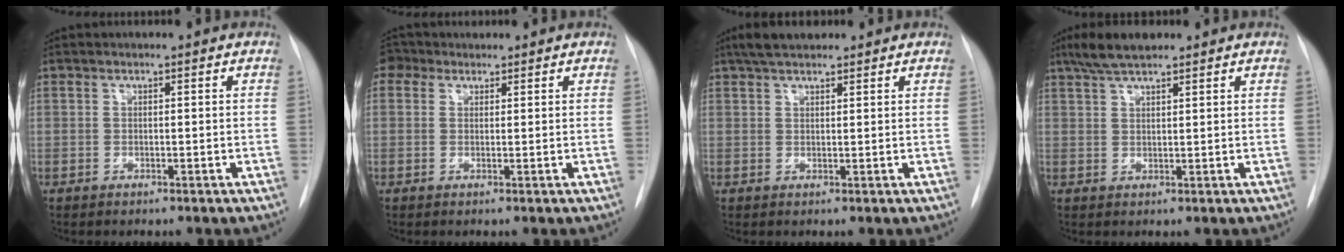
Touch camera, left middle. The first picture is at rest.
{"total": 2.7, "force": [1.7, 2.0, 0.4], "torque": [-0.007, 0.018, 0.028]}
{"total": 4.3, "force": [3.5, 1.4, 2.2], "torque": [-0.043, 0.019, 0.061]}
{"total": 5.2, "force": [4.1, 1.0, 3.0], "torque": [-0.064, 0.014, 0.075]}